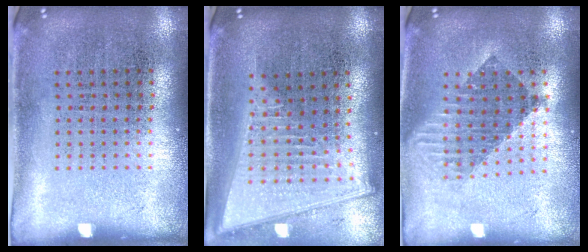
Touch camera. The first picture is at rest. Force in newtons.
{"total": 2.2, "press": 1.8, "slide": 1.3}
{"total": 1.6, "press": 1.4, "slide": 0.9}